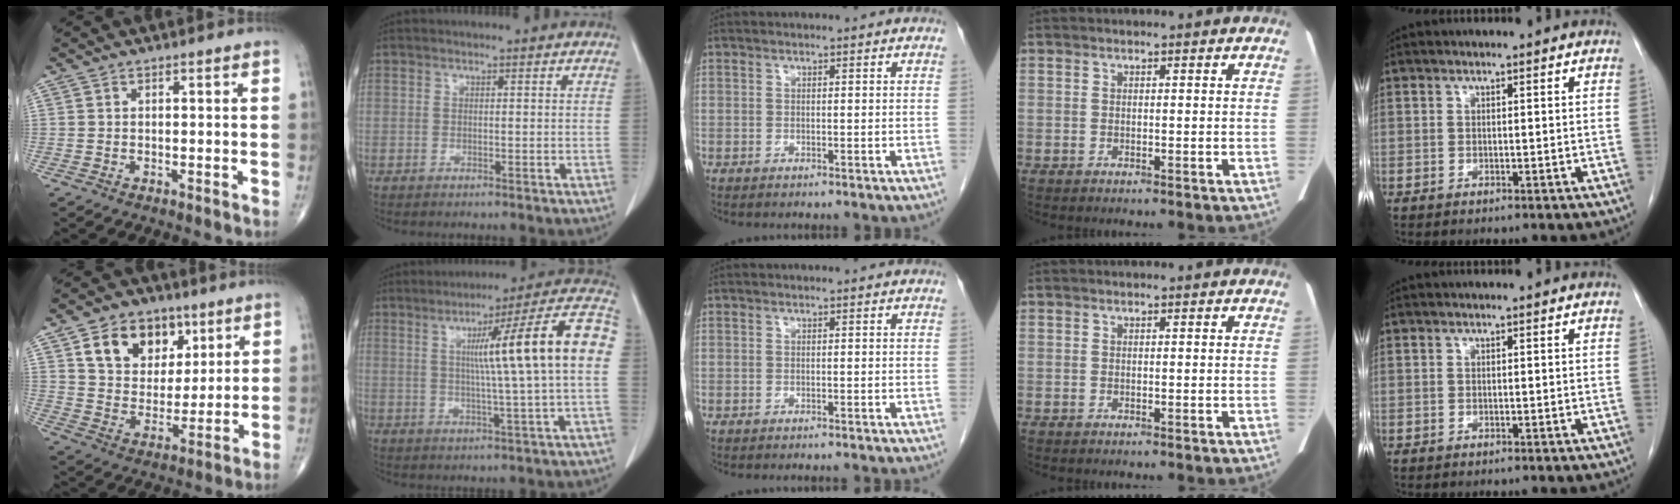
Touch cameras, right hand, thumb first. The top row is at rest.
{"thumb": {"total": 14.3, "force": [6.7, 10.3, 7.3], "torque": [-0.080, -0.025, 0.120]}, "index": {"total": 15.7, "force": [1.8, -1.3, 15.5], "torque": [-0.219, 0.019, 0.019]}, "middle": {"total": 1.9, "force": [-1.8, 0.0, 0.6], "torque": [-0.008, -0.001, -0.021]}}